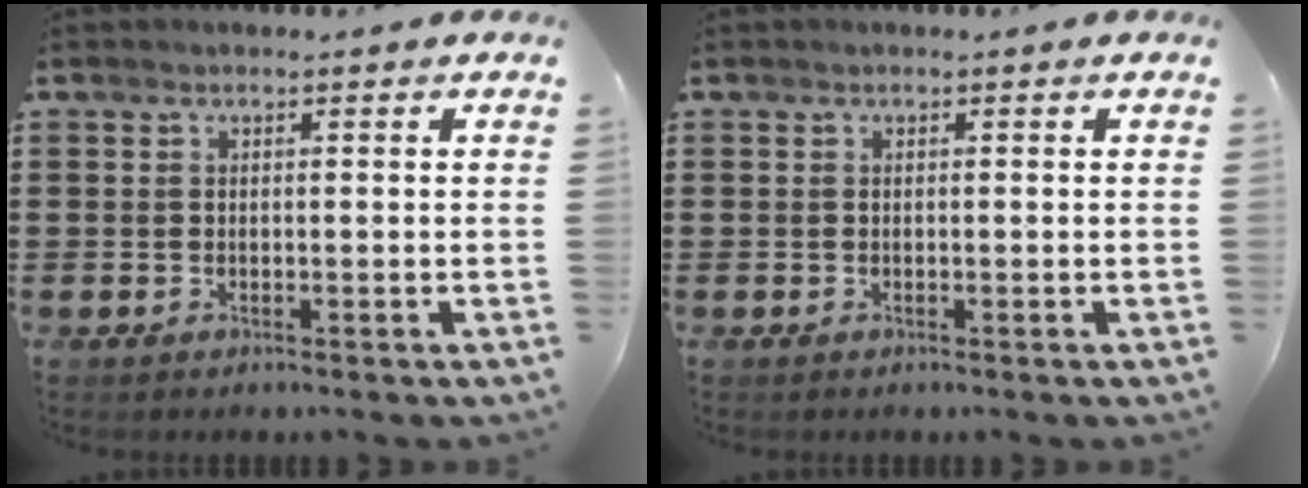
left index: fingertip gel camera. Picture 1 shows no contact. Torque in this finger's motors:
{"motor_torque": [0.00, 0.00, 0.00, 0.00]}